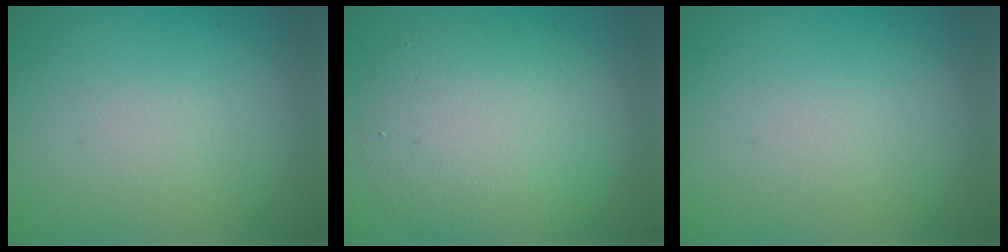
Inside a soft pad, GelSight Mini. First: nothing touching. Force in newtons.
{"total": 5.9, "press": 5.8, "slide": 0.5}
{"total": 0.0}